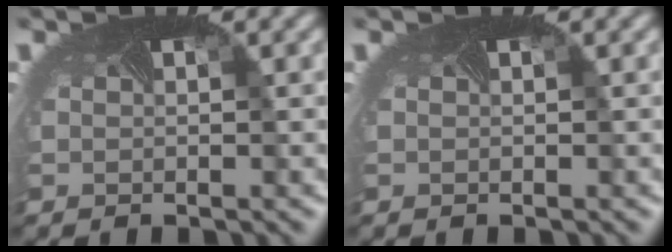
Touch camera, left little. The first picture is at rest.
{"total": 0.0}